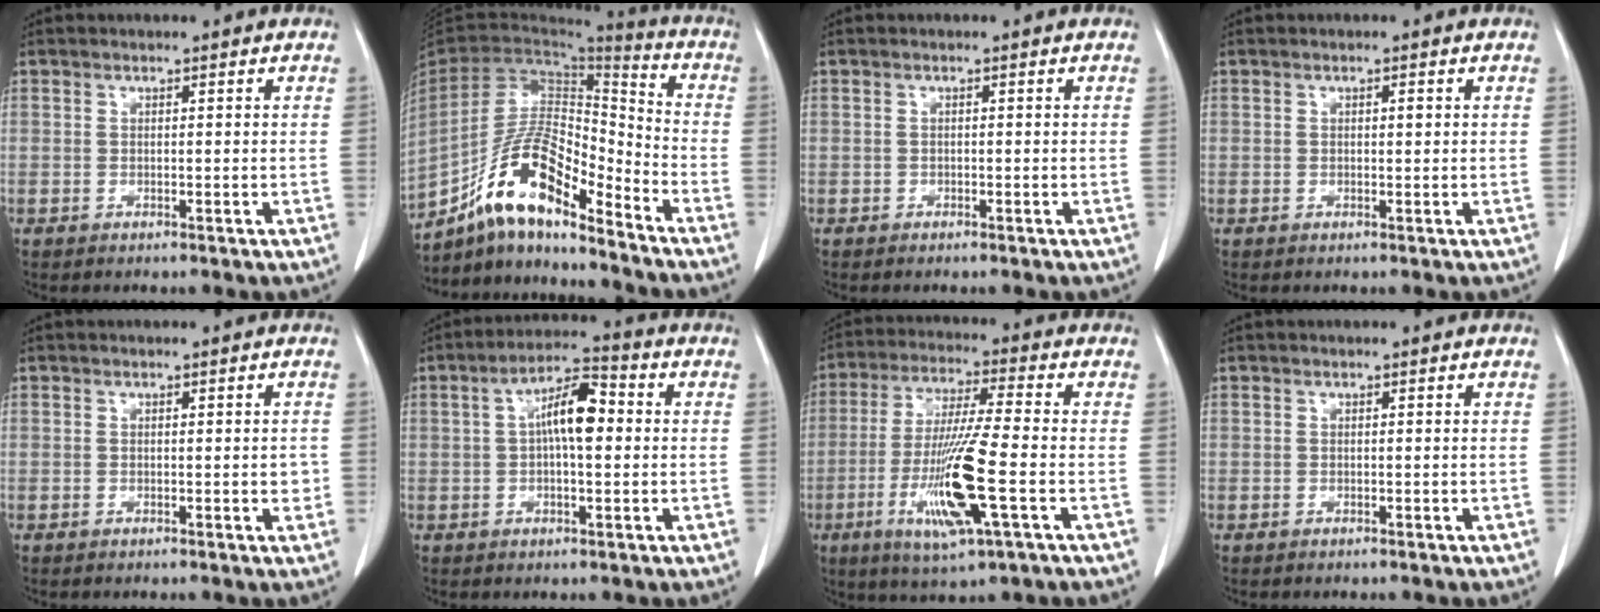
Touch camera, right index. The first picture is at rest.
{"total": 14.8, "force": [-10.9, 3.5, 9.4], "torque": [-0.177, 0.025, -0.198]}
{"total": 0.0}
{"total": 0.9, "force": [0.2, 0.3, 0.8], "torque": [-0.012, 0.001, 0.003]}
{"total": 1.4, "force": [0.0, 0.6, 1.3], "torque": [-0.014, 0.000, 0.001]}
{"total": 8.1, "force": [0.9, 2.4, 7.7], "torque": [-0.140, 0.024, 0.009]}
{"total": 14.0, "force": [-4.0, 0.4, 13.4], "torque": [-0.271, -0.021, -0.075]}
{"total": 0.0}